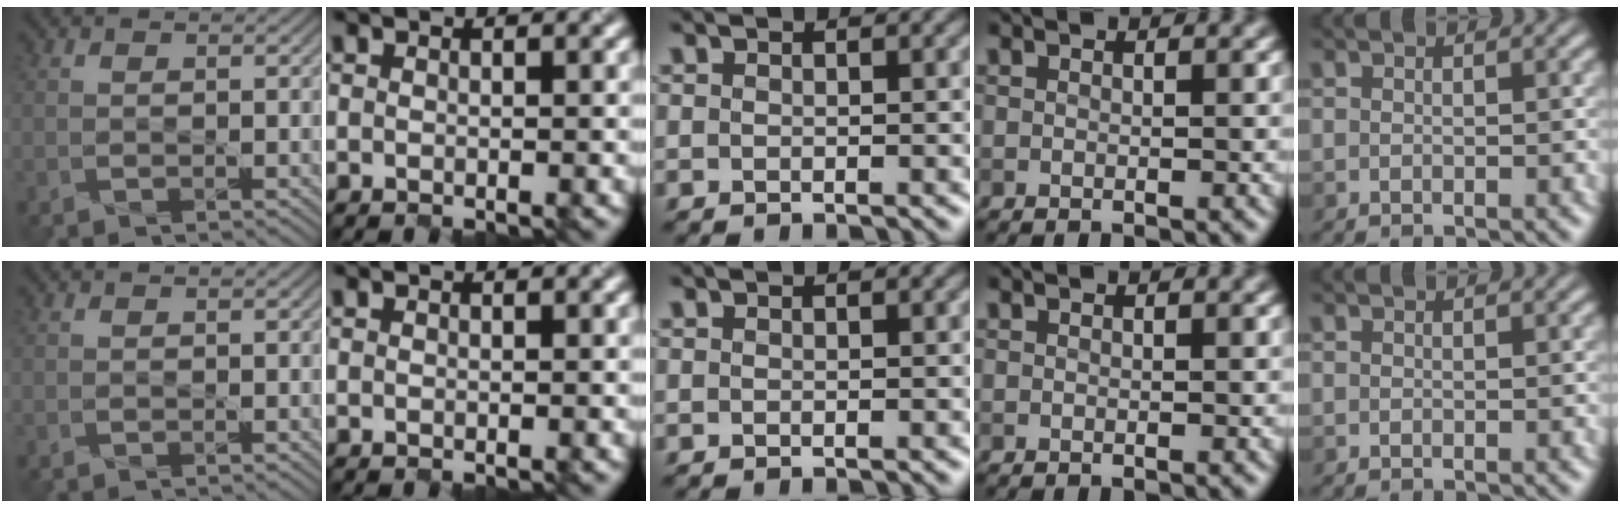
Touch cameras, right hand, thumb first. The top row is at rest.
{}